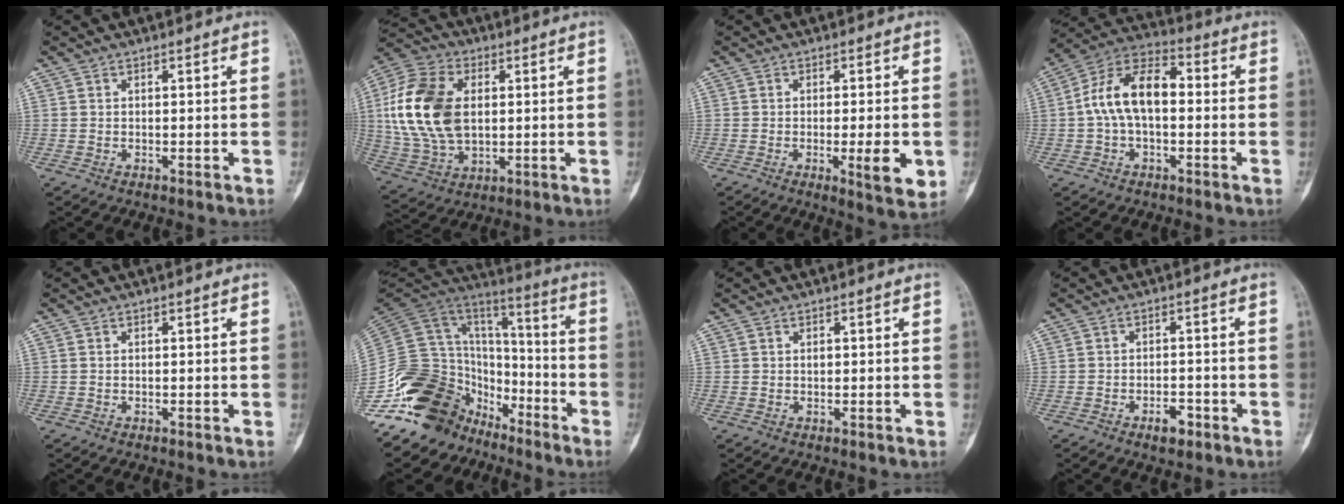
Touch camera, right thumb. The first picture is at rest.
{"total": 18.9, "force": [2.4, 12.0, 14.4], "torque": [-0.290, 0.001, 0.050]}
{"total": 7.0, "force": [-1.5, 1.5, 6.7], "torque": [-0.090, -0.013, -0.018]}
{"total": 12.8, "force": [-0.1, 7.3, 10.5], "torque": [-0.183, 0.041, -0.013]}
{"total": 0.0}
{"total": 25.6, "force": [-16.8, 16.3, 10.2], "torque": [-0.187, 0.103, -0.290]}
{"total": 0.6, "force": [0.1, 0.4, 0.4], "torque": [-0.004, 0.001, 0.002]}
{"total": 3.3, "force": [-2.0, 1.7, 2.1], "torque": [-0.024, 0.013, -0.029]}